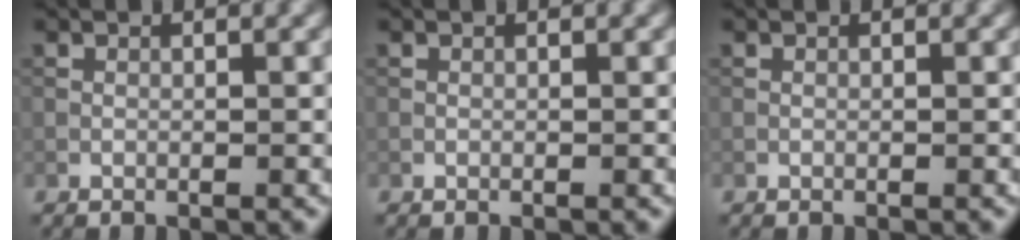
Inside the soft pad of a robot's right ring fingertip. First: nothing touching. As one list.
[{"total": 0.0}, {"total": 0.0}]